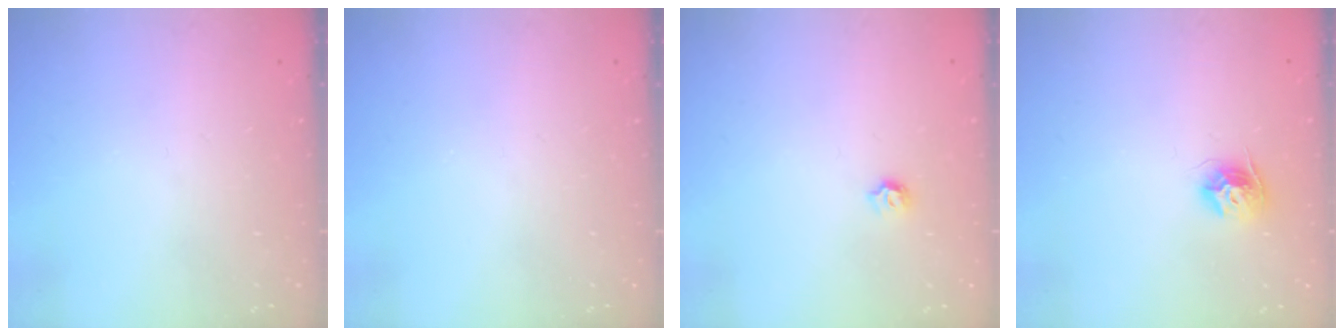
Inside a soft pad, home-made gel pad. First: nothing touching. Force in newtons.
{"total": 0.0}
{"total": 4.7, "press": 4.6, "slide": 0.5}
{"total": 9.3, "press": 9.3, "slide": 0.3}